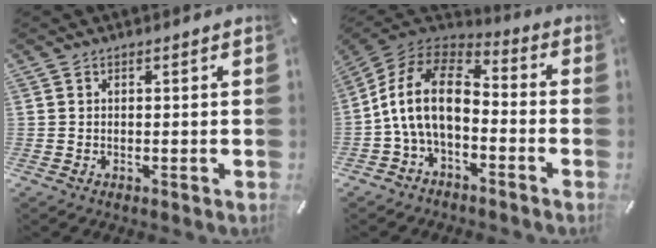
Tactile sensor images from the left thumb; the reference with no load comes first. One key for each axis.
{"total": 14.8, "fx": -2.8, "fy": 8.9, "fz": 11.5, "tx": -0.248, "ty": 0.023, "tz": -0.057}